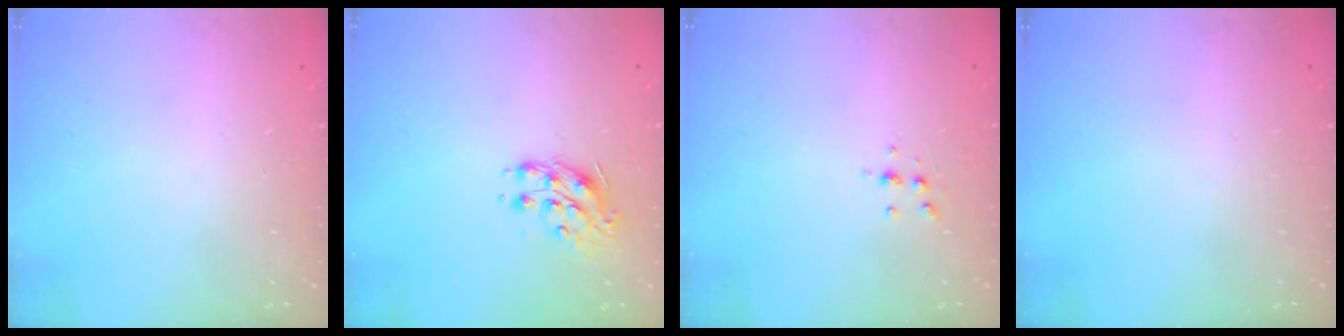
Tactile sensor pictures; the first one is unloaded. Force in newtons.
{"total": 9.3, "press": 9.3, "slide": 0.2}
{"total": 6.1, "press": 6.1, "slide": 0.7}
{"total": 0.0}